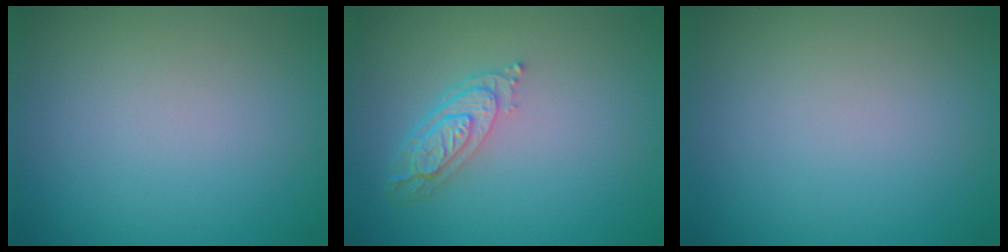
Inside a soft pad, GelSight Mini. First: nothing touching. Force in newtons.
{"total": 3.4, "press": 2.7, "slide": 2.1}
{"total": 0.0}